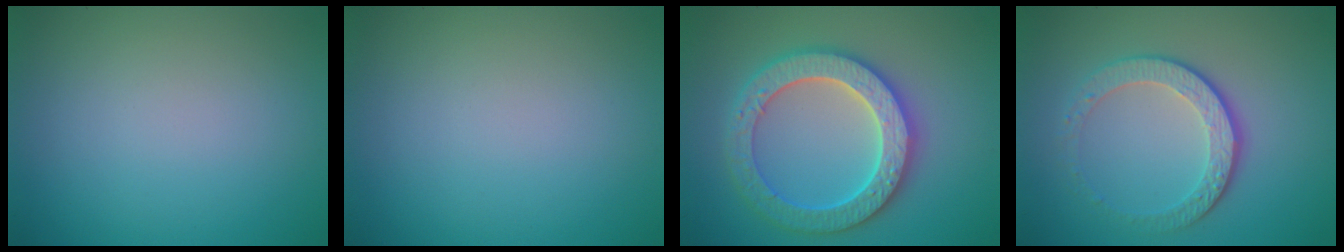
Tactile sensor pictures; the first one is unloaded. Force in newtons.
{"total": 0.0}
{"total": 6.4, "press": 6.2, "slide": 1.3}
{"total": 4.2, "press": 3.1, "slide": 2.8}